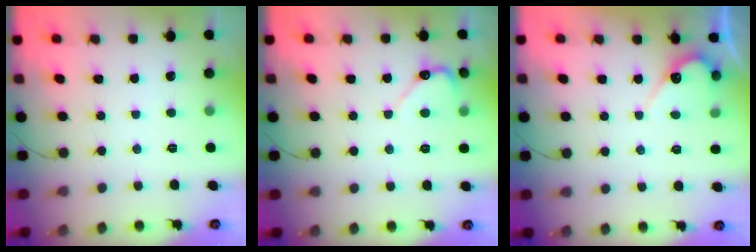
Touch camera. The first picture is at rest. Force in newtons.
{"total": 4.5, "press": 4.5, "slide": 0.5}
{"total": 5.9, "press": 5.9, "slide": 0.2}